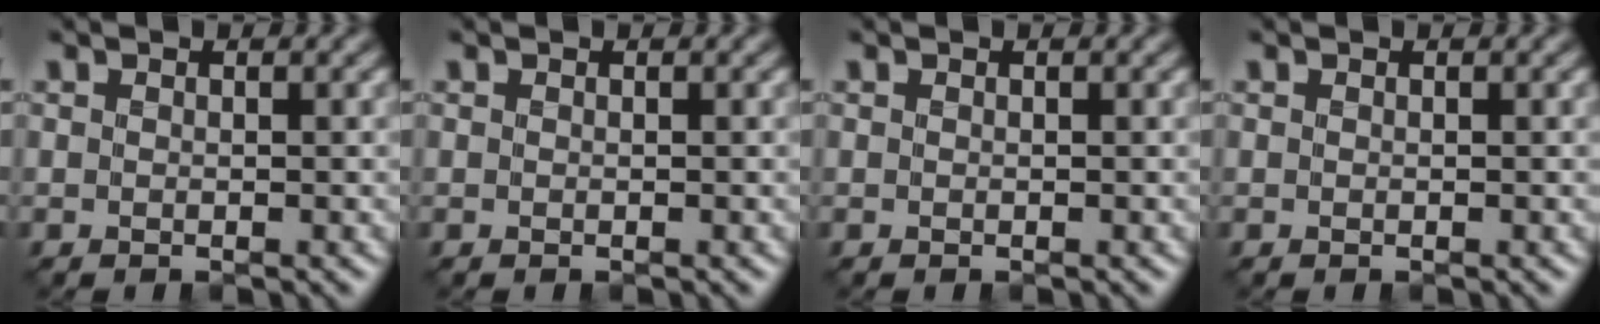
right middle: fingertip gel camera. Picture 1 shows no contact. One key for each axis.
{"total": 0.0}
{"total": 0.0}
{"total": 0.0}